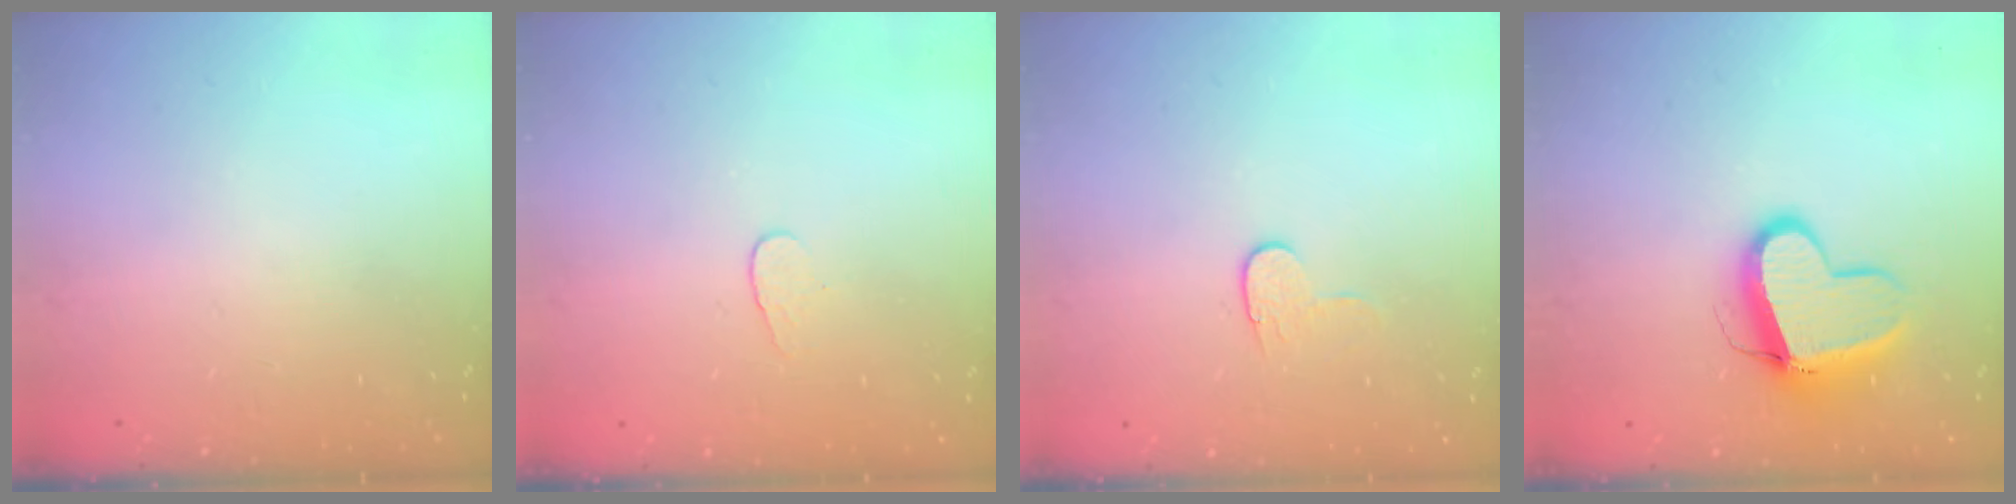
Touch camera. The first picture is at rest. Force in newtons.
{"total": 4.1, "press": 4.1, "slide": 0.3}
{"total": 6.2, "press": 6.2, "slide": 0.5}
{"total": 11.6, "press": 11.6, "slide": 1.2}